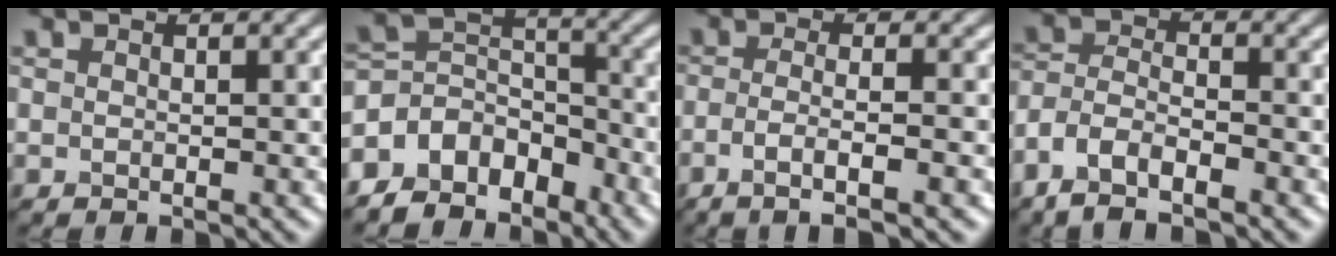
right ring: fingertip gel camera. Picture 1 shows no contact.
{"total": 6.6, "force": [-4.6, 4.2, 1.9], "torque": [-0.019, 0.004, -0.091]}
{"total": 3.9, "force": [-1.5, 0.9, 3.5], "torque": [-0.058, -0.006, -0.034]}
{"total": 4.5, "force": [-3.2, 1.6, 2.6], "torque": [-0.053, -0.001, -0.073]}